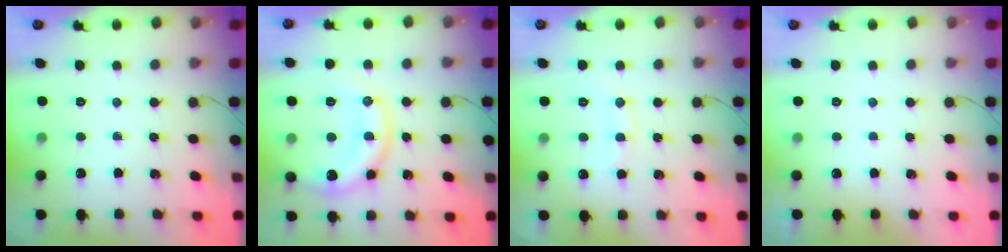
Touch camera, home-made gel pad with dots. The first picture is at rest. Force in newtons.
{"total": 12.4, "press": 12.4, "slide": 0.4}
{"total": 9.0, "press": 8.9, "slide": 1.2}
{"total": 3.0, "press": 3.0, "slide": 0.1}